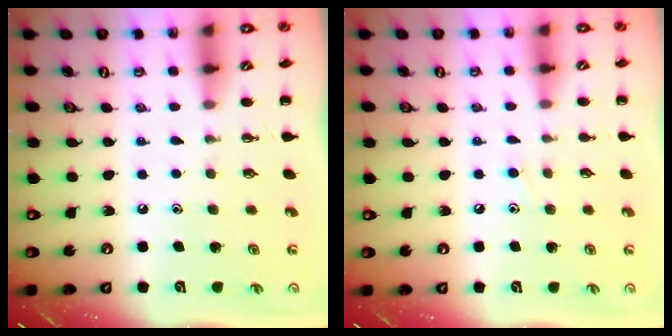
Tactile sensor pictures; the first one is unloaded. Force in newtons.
{"total": 5.7, "press": 5.3, "slide": 2.1}